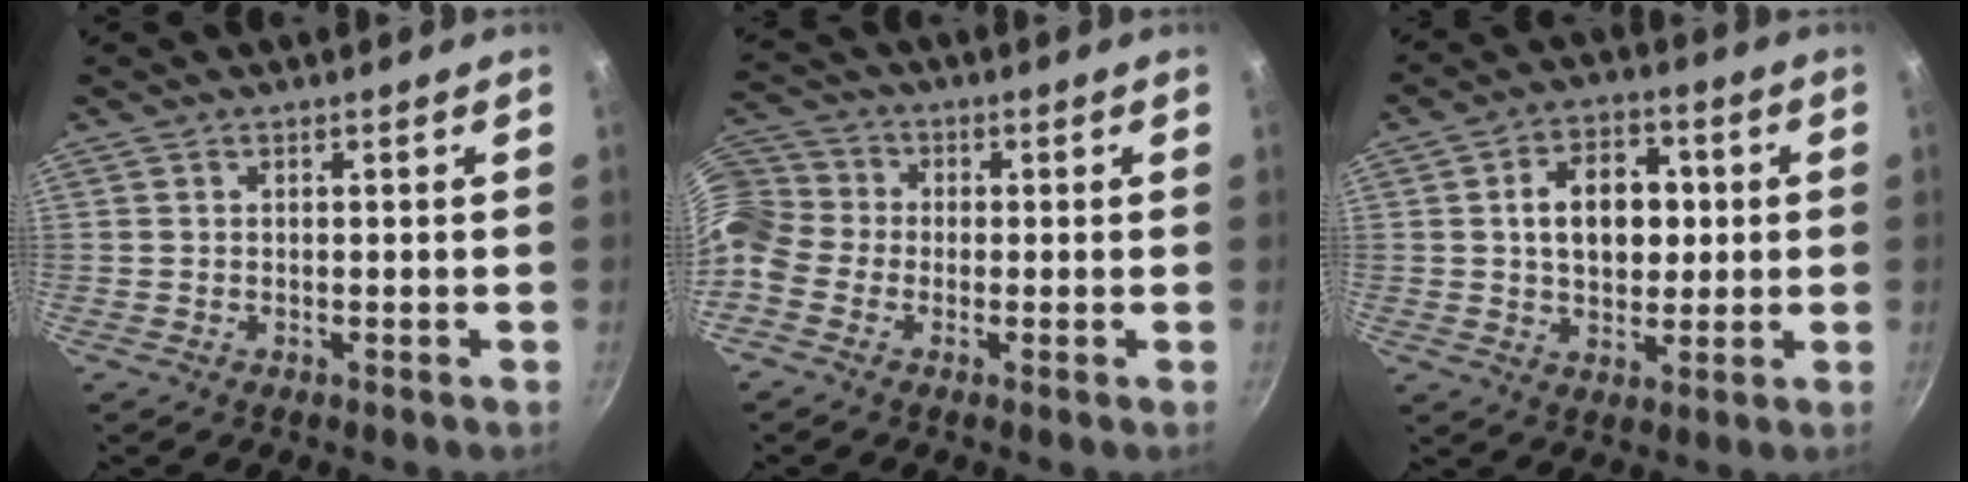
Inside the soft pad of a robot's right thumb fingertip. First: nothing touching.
{"total": 10.0, "force": [-1.8, 8.6, 4.9], "torque": [-0.104, 0.037, -0.057]}
{"total": 11.8, "force": [1.5, 8.4, 8.2], "torque": [-0.092, 0.011, 0.020]}